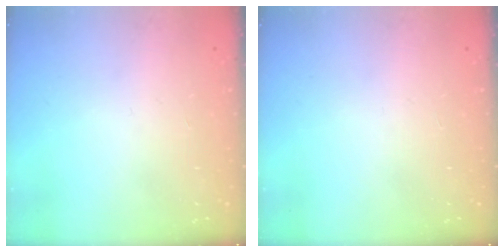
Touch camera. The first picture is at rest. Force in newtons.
{"total": 0.0}